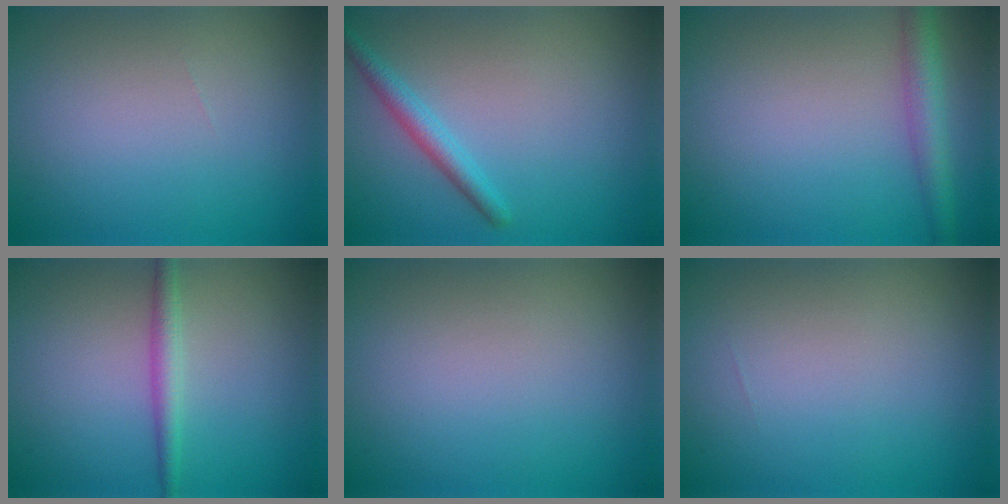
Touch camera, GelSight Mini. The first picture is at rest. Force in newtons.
{"total": 2.1, "press": 2.1, "slide": 0.2}
{"total": 3.2, "press": 3.2, "slide": 0.1}
{"total": 2.0, "press": 2.0, "slide": 0.0}
{"total": 0.0}
{"total": 0.0}